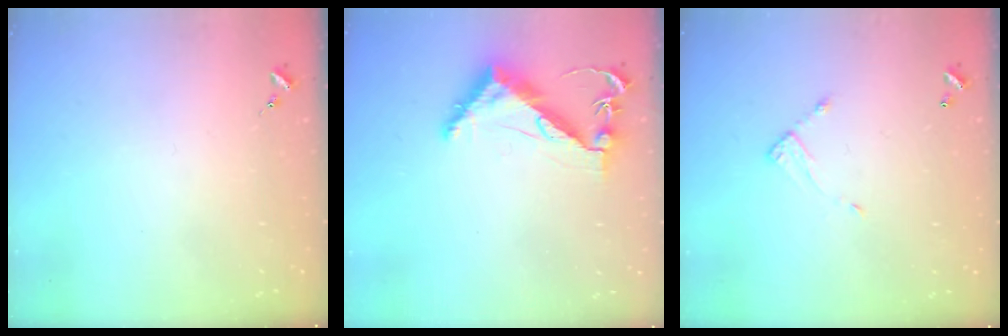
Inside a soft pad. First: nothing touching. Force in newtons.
{"total": 9.7, "press": 9.6, "slide": 1.0}
{"total": 4.3, "press": 4.3, "slide": 0.2}